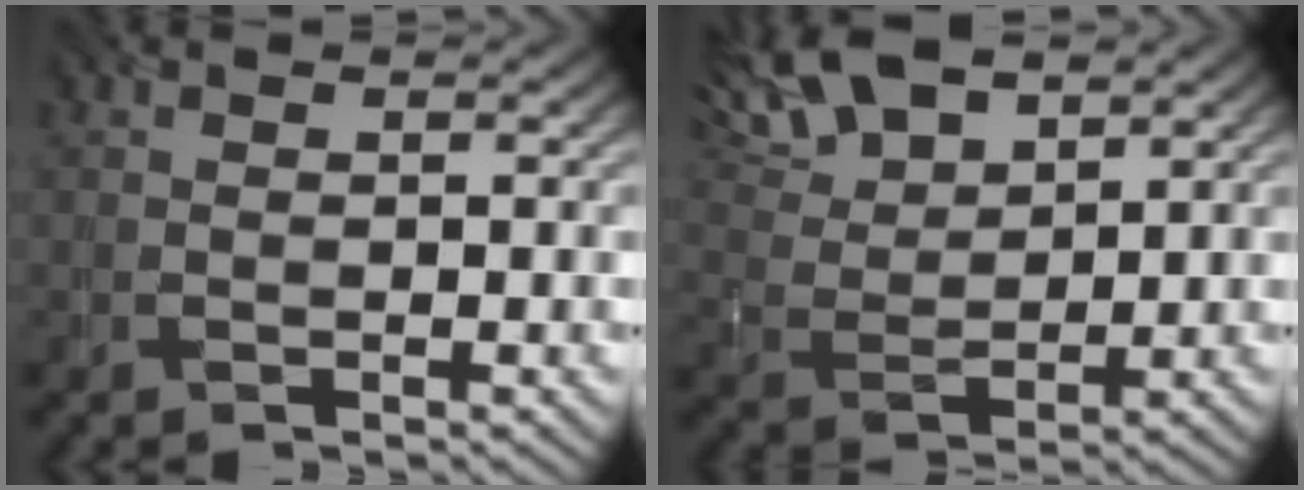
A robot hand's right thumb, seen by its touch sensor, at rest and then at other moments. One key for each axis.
{"total": 10.2, "fx": 7.0, "fy": 4.4, "fz": 6.0, "tx": -0.152, "ty": 0.025, "tz": 0.125}